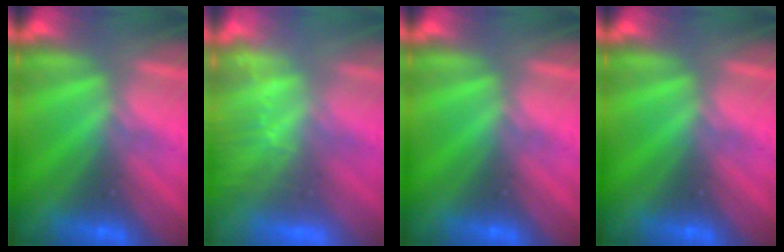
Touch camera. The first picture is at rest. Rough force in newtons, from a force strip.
{"total": 3.2}
{"total": 0.0}
{"total": 0.0}